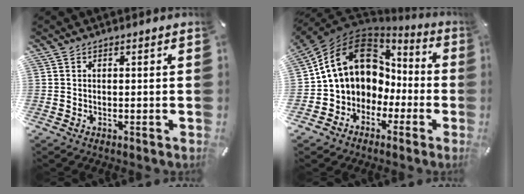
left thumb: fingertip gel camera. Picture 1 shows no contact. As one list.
[{"total": 15.1, "force": [3.4, 12.7, 7.5], "torque": [-0.164, -0.008, 0.068]}]